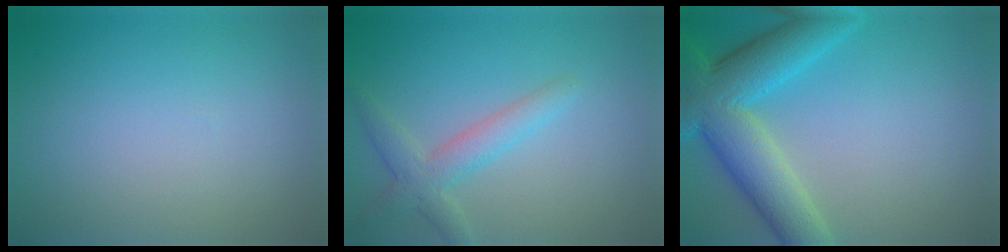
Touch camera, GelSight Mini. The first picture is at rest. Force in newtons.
{"total": 3.2, "press": 3.1, "slide": 0.3}
{"total": 8.6, "press": 8.6, "slide": 0.4}